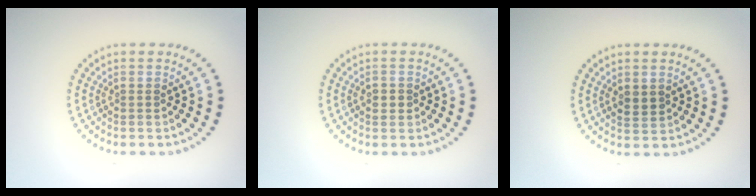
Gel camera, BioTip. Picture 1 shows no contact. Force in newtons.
{"total": 1.2, "press": 1.1, "slide": 0.2}
{"total": 1.6, "press": 1.6, "slide": 0.4}